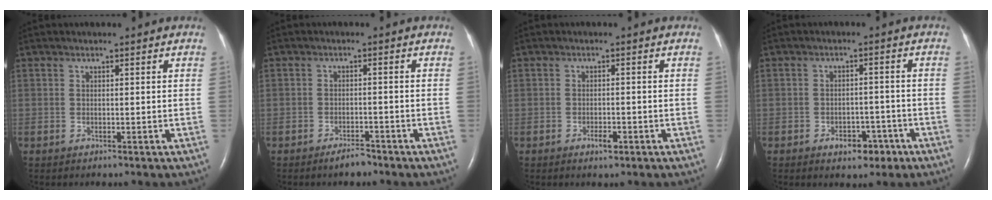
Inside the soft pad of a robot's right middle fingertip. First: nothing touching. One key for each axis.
{"total": 2.4, "fx": -2.0, "fy": 0.7, "fz": 1.0, "tx": -0.022, "ty": -0.001, "tz": -0.031}
{"total": 1.8, "fx": -1.1, "fy": 0.6, "fz": 1.3, "tx": -0.025, "ty": 0.000, "tz": -0.015}
{"total": 4.3, "fx": -2.6, "fy": 2.5, "fz": 2.4, "tx": -0.028, "ty": 0.007, "tz": -0.030}